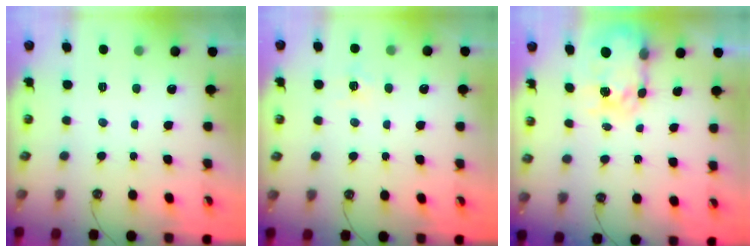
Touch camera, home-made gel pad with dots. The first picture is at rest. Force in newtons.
{"total": 4.2, "press": 4.2, "slide": 0.5}
{"total": 7.5, "press": 7.4, "slide": 0.6}